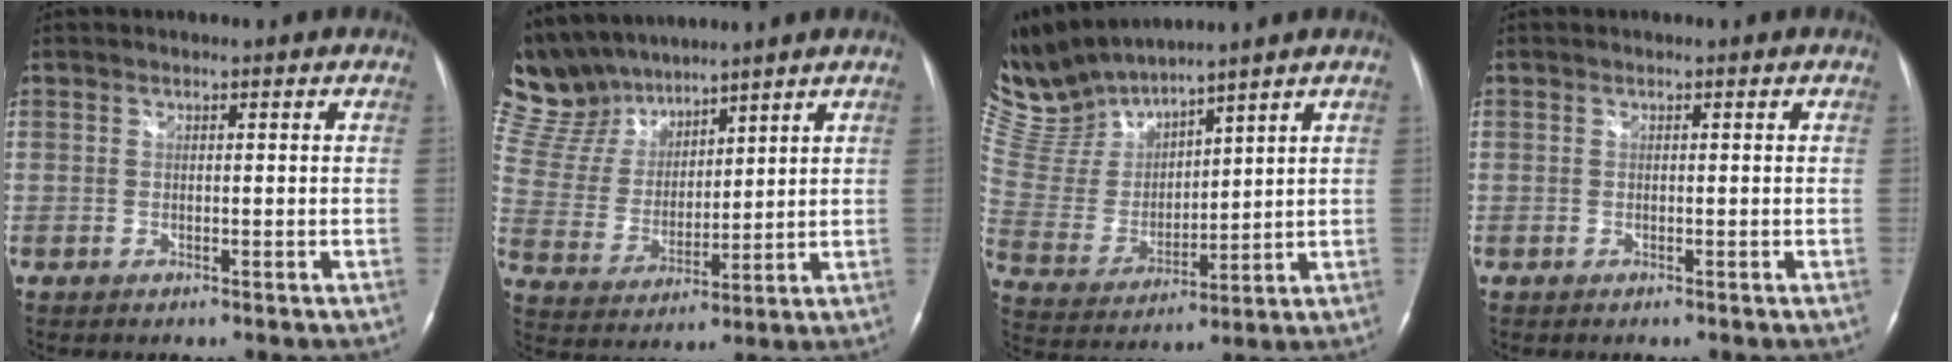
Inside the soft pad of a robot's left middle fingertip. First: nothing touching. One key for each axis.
{"total": 12.2, "fx": 11.1, "fy": 4.0, "fz": 3.0, "tx": -0.082, "ty": 0.022, "tz": 0.230}
{"total": 11.5, "fx": 11.2, "fy": 1.1, "fz": 2.3, "tx": -0.074, "ty": 0.007, "tz": 0.246}
{"total": 0.0}